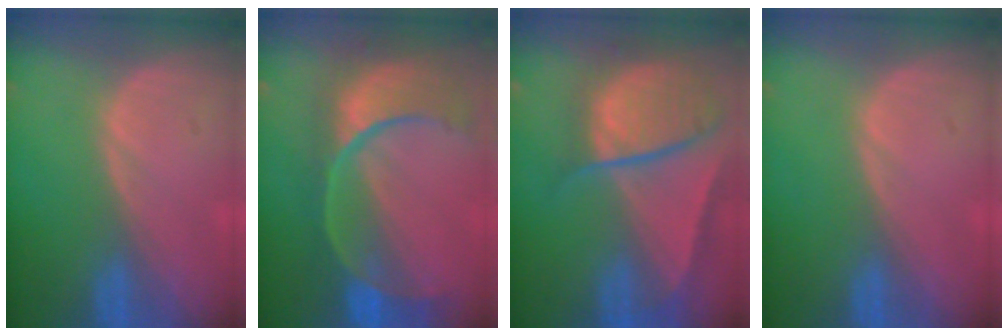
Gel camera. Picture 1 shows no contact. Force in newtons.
{"total": 12.1, "press": 9.8, "slide": 7.2}
{"total": 10.3, "press": 8.7, "slide": 5.5}
{"total": 0.0}